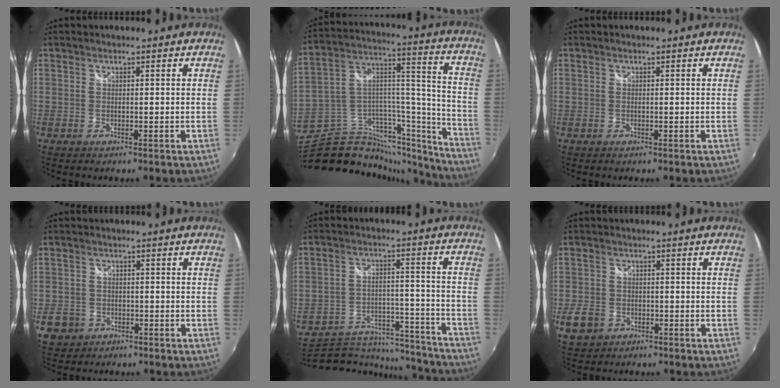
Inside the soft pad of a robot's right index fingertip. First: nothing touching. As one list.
[{"total": 27.4, "force": [-23.2, 10.3, 10.1], "torque": [-0.148, 0.066, -0.352]}, {"total": 0.0}, {"total": 4.8, "force": [-2.0, 4.1, 1.2], "torque": [-0.043, 0.003, -0.030]}, {"total": 18.5, "force": [-16.9, 5.9, 4.7], "torque": [-0.093, 0.026, -0.230]}, {"total": 5.6, "force": [-2.4, 4.4, 2.3], "torque": [-0.067, 0.000, -0.040]}]